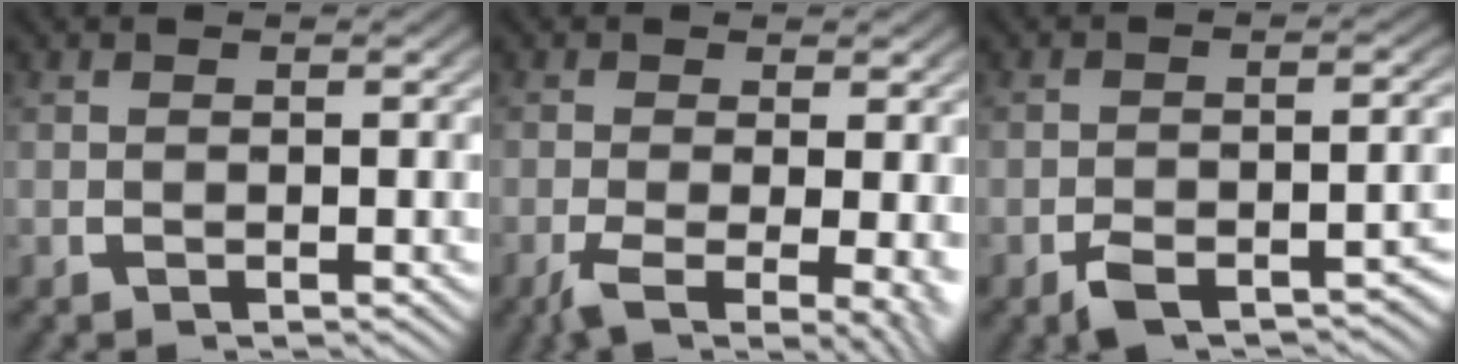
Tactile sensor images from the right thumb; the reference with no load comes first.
{"total": 6.8, "force": [-2.9, 3.2, 5.2], "torque": [-0.098, -0.044, -0.029]}
{"total": 3.8, "force": [-3.1, 1.0, 1.9], "torque": [-0.037, -0.006, -0.048]}